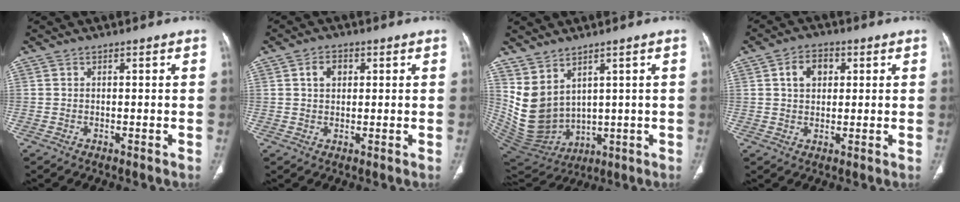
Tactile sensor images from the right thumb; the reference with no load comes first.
{"total": 3.6, "force": [1.0, 2.7, 2.1], "torque": [-0.026, 0.004, 0.016]}
{"total": 11.1, "force": [4.1, 7.5, 7.0], "torque": [-0.118, -0.030, 0.118]}
{"total": 5.7, "force": [1.6, 4.2, 3.5], "torque": [-0.040, 0.005, 0.022]}